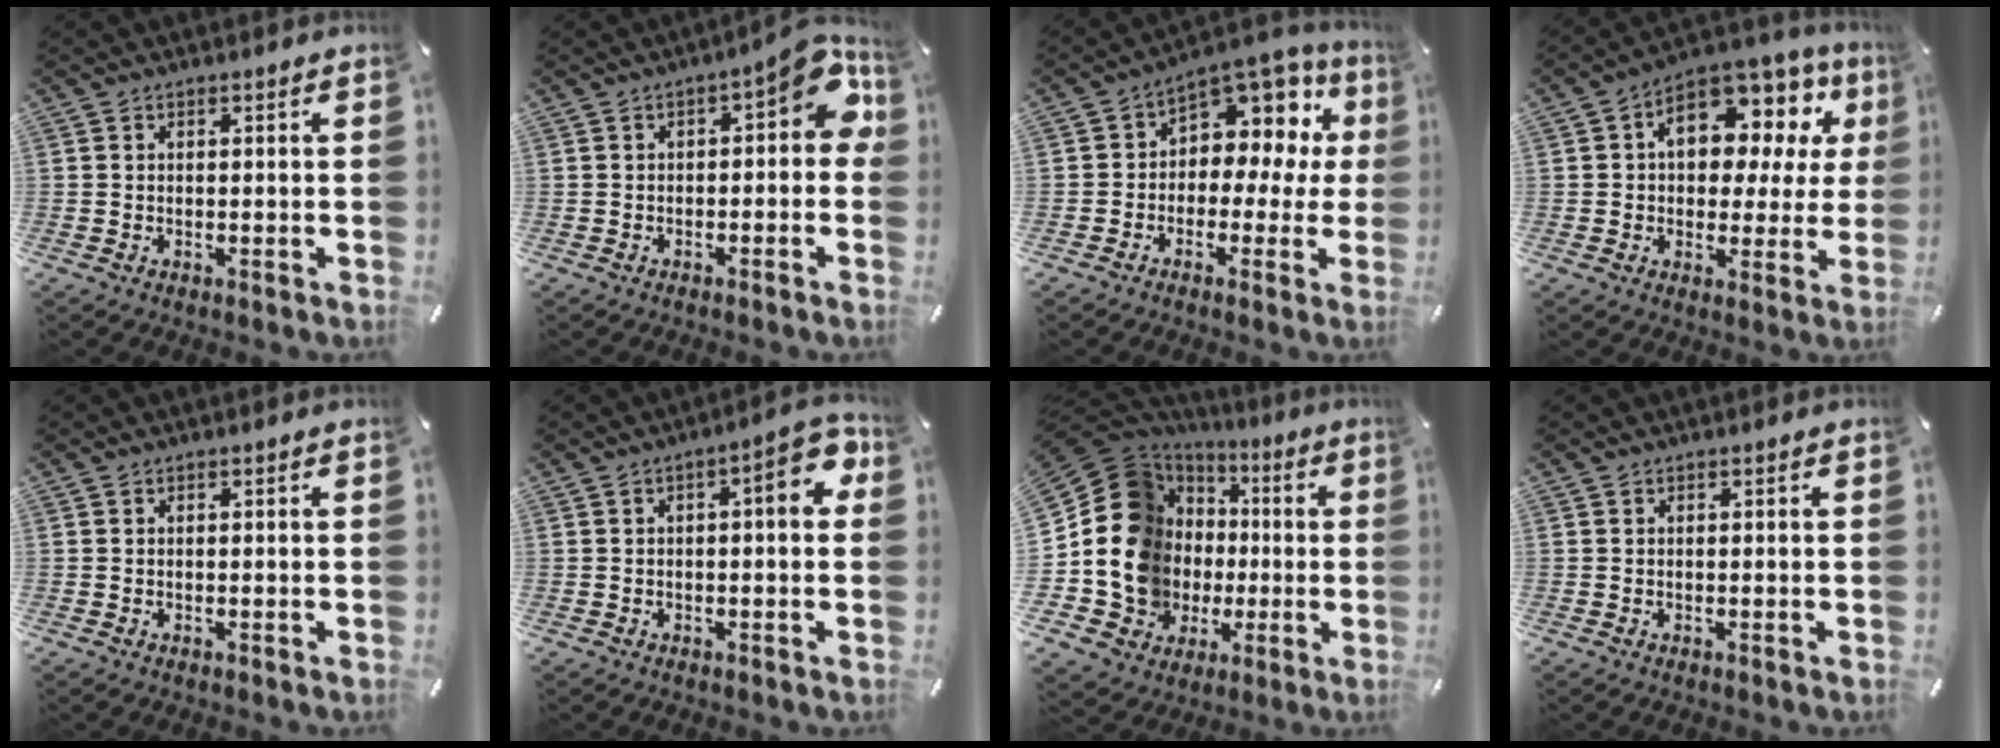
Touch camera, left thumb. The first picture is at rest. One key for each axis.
{"total": 8.7, "fx": 1.2, "fy": 4.0, "fz": 7.6, "tx": -0.097, "ty": -0.010, "tz": 0.018}
{"total": 9.3, "fx": 2.9, "fy": 7.0, "fz": 5.3, "tx": -0.077, "ty": -0.035, "tz": 0.055}
{"total": 13.8, "fx": 4.7, "fy": 8.8, "fz": 9.5, "tx": -0.135, "ty": -0.032, "tz": 0.082}
{"total": 0.0}
{"total": 8.0, "fx": 1.4, "fy": 2.8, "fz": 7.3, "tx": -0.087, "ty": -0.013, "tz": 0.015}
{"total": 18.5, "fx": 0.6, "fy": 16.4, "fz": 8.5, "tx": -0.192, "ty": -0.031, "tz": 0.033}
{"total": 0.0}